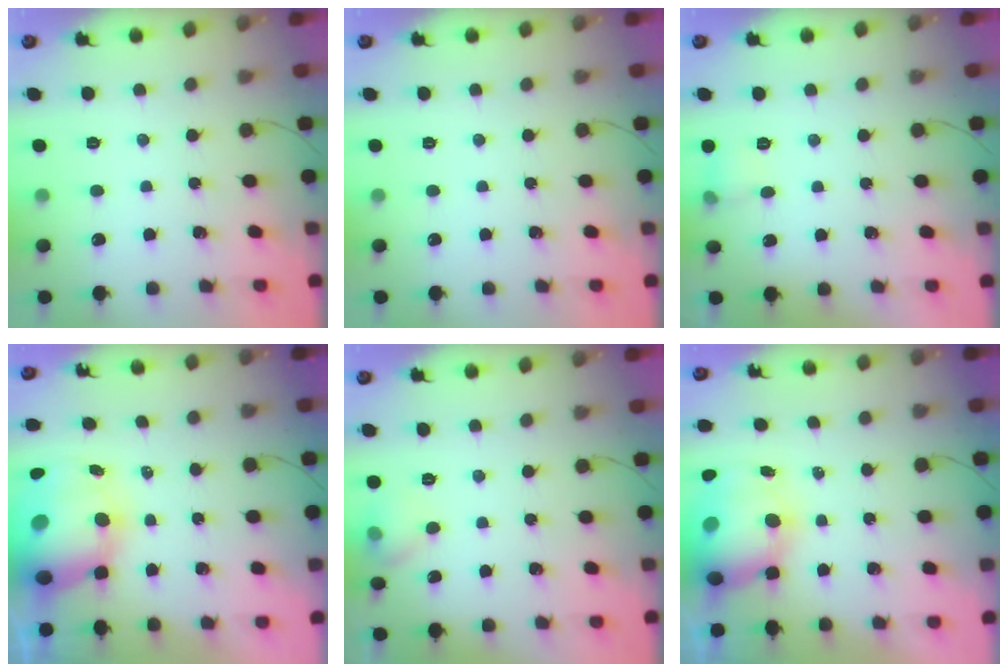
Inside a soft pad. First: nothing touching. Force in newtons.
{"total": 0.0}
{"total": 6.0, "press": 5.6, "slide": 2.0}
{"total": 14.4, "press": 14.0, "slide": 3.5}
{"total": 9.5, "press": 6.2, "slide": 7.2}
{"total": 10.6, "press": 10.2, "slide": 2.6}